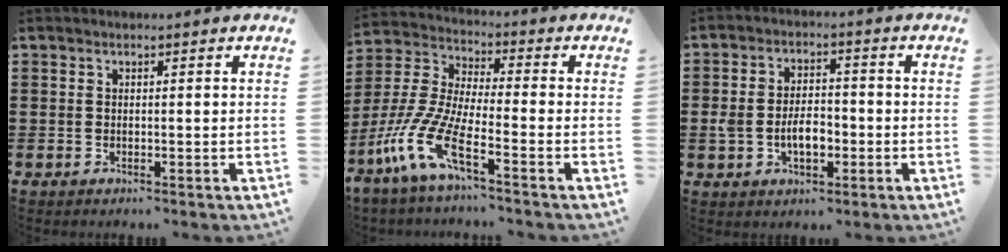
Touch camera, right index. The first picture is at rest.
{"total": 10.2, "force": [-6.5, 2.0, 7.6], "torque": [-0.203, -0.025, -0.140]}
{"total": 5.5, "force": [-1.4, 3.3, 4.2], "torque": [-0.082, 0.003, -0.031]}